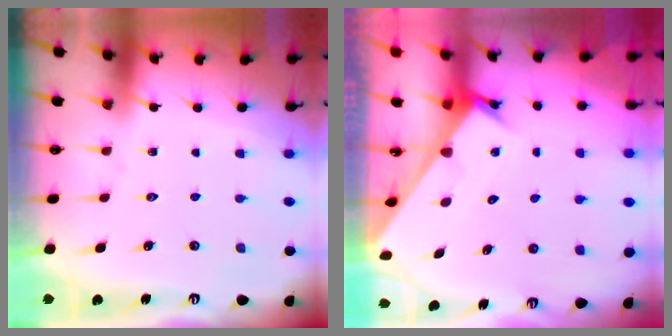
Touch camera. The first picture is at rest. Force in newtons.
{"total": 2.3, "press": 2.3, "slide": 0.0}